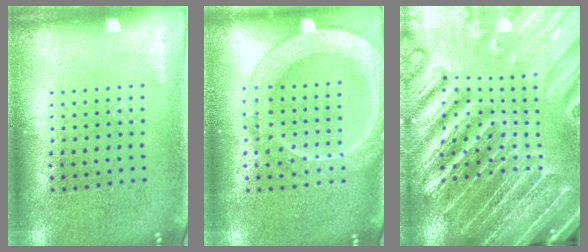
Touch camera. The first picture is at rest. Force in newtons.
{"total": 2.7, "press": 2.7, "slide": 0.3}
{"total": 5.3, "press": 4.6, "slide": 2.5}